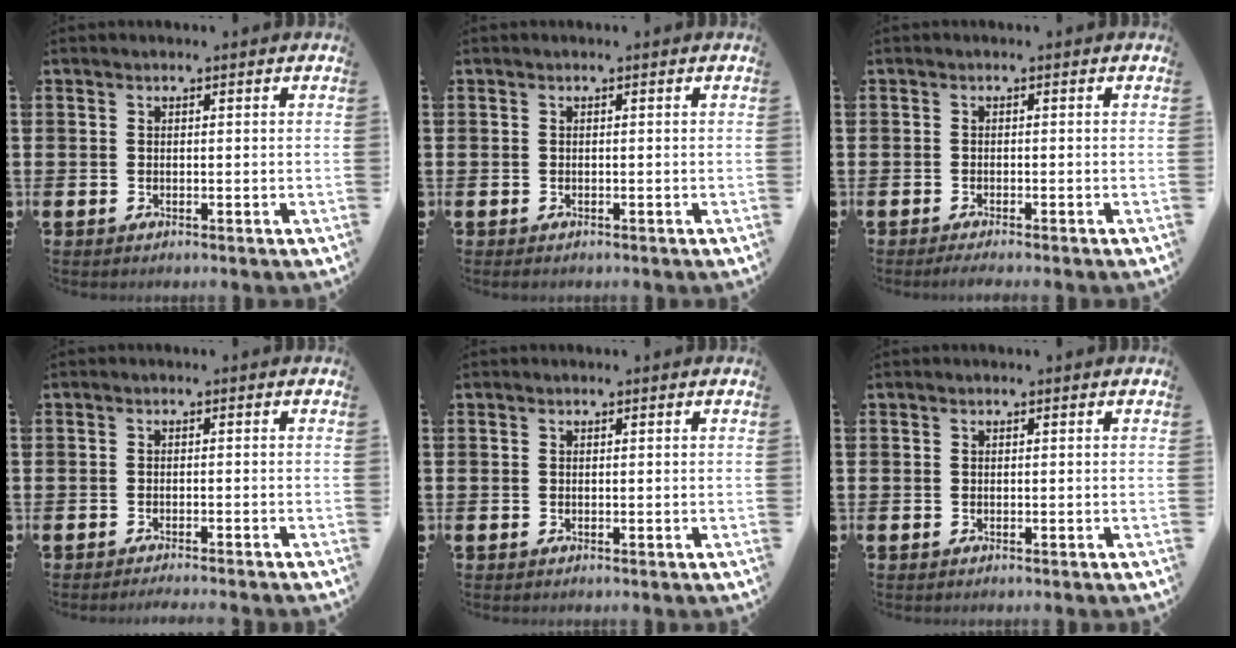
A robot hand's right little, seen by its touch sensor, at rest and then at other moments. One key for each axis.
{"total": 0.0}
{"total": 0.8, "fx": -0.6, "fy": 0.0, "fz": 0.5, "tx": -0.007, "ty": -0.003, "tz": -0.011}
{"total": 1.0, "fx": -1.0, "fy": -0.2, "fz": 0.2, "tx": -0.002, "ty": 0.000, "tz": -0.020}
{"total": 0.0}
{"total": 0.0}